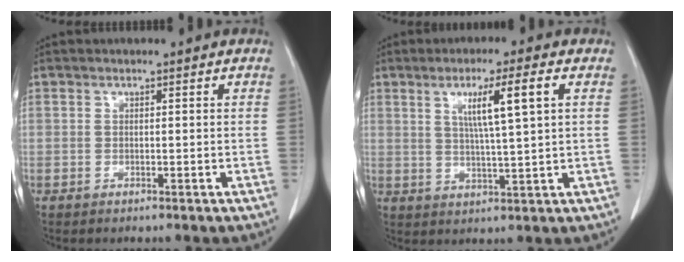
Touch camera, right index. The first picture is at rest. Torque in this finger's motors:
{"motor_torque": [1.27, 0.47, 0.53, 0.16]}